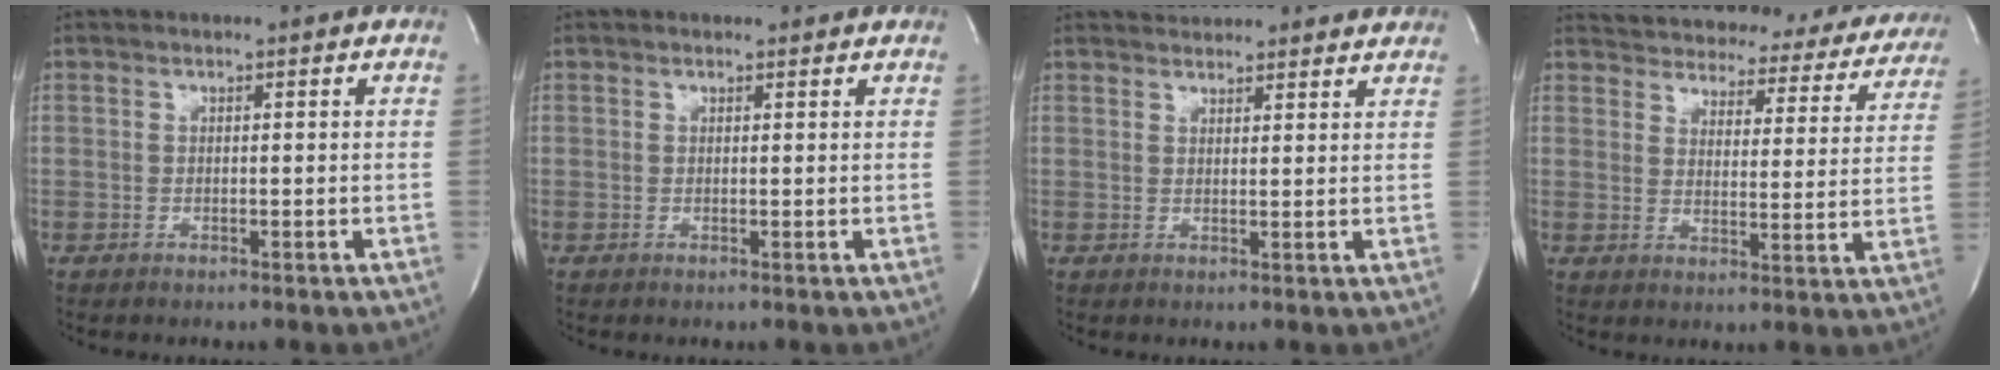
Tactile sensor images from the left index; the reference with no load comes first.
{"total": 0.8, "force": [0.7, 0.4, 0.0], "torque": [-0.006, 0.002, 0.005]}
{"total": 9.2, "force": [8.8, 2.0, 1.7], "torque": [-0.011, 0.024, 0.100]}
{"total": 24.8, "force": [23.1, 7.3, 5.5], "torque": [-0.081, -0.045, 0.264]}